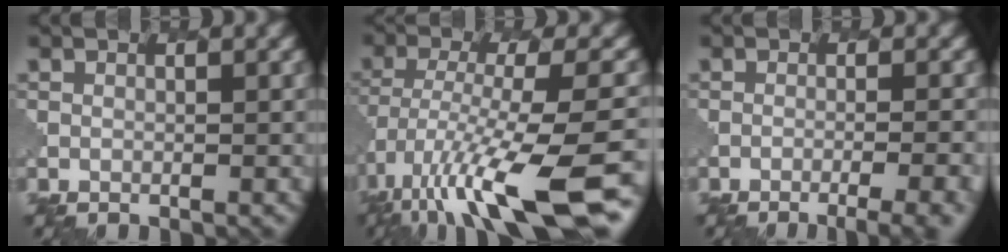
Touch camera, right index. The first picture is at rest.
{"total": 12.8, "force": [-7.1, 3.0, 10.3], "torque": [-0.201, -0.014, -0.110]}
{"total": 6.0, "force": [-3.9, 1.6, 4.3], "torque": [-0.037, -0.001, -0.040]}